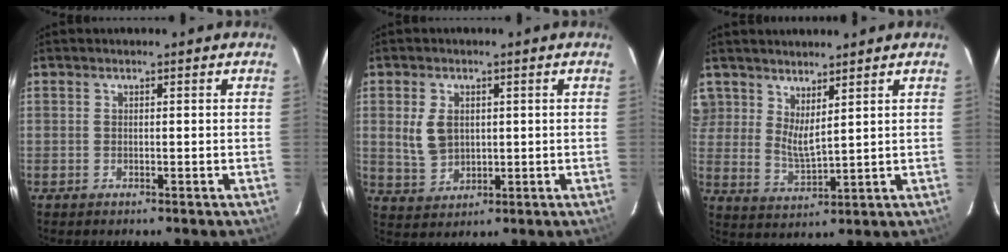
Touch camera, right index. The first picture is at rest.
{"total": 6.0, "force": [1.1, 4.4, 4.0], "torque": [-0.089, 0.004, 0.031]}
{"total": 5.9, "force": [4.3, 2.5, 3.1], "torque": [-0.057, -0.007, 0.084]}